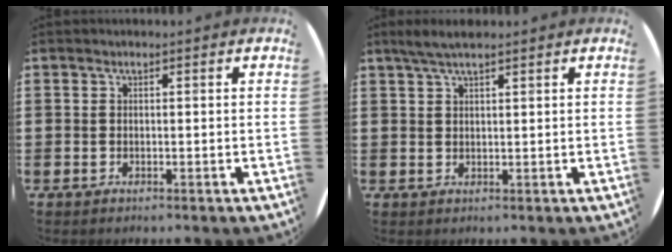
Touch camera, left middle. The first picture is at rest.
{"total": 2.8, "force": [2.2, 0.3, 1.7], "torque": [-0.036, 0.004, 0.039]}